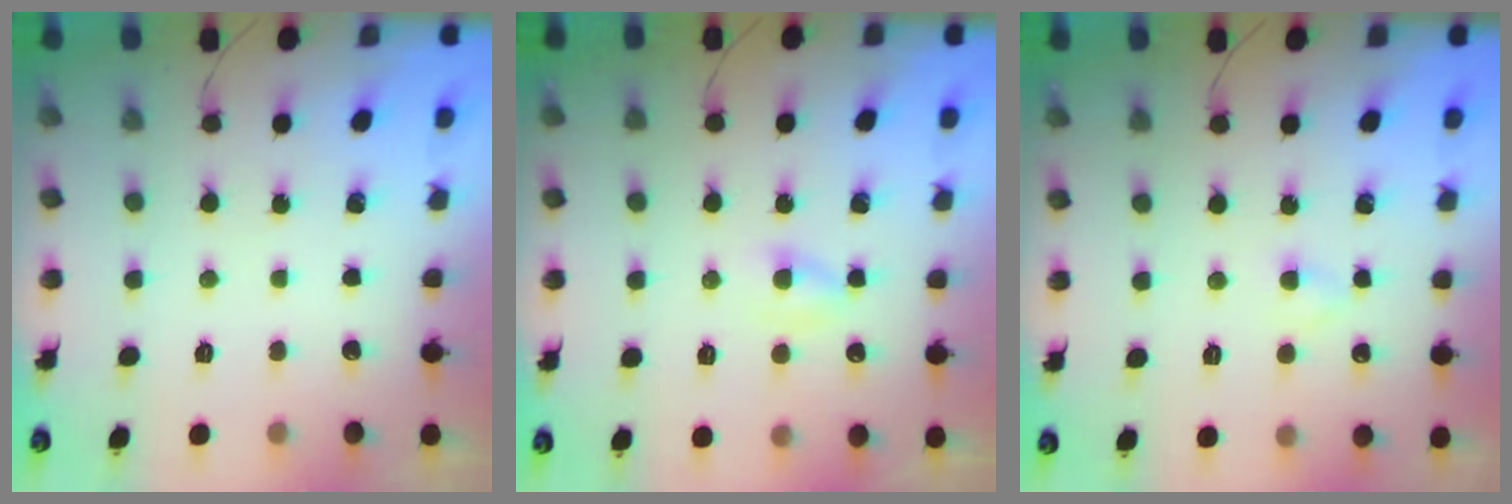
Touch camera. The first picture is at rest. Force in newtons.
{"total": 2.4, "press": 2.1, "slide": 1.2}
{"total": 2.2, "press": 2.0, "slide": 0.9}